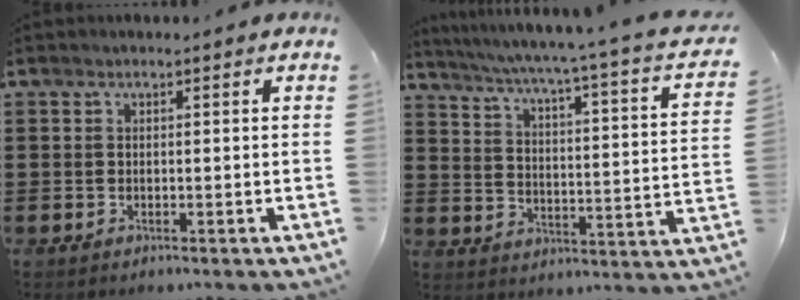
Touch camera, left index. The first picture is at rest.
{"total": 4.2, "force": [3.0, -0.9, 2.8], "torque": [-0.070, -0.040, 0.037]}